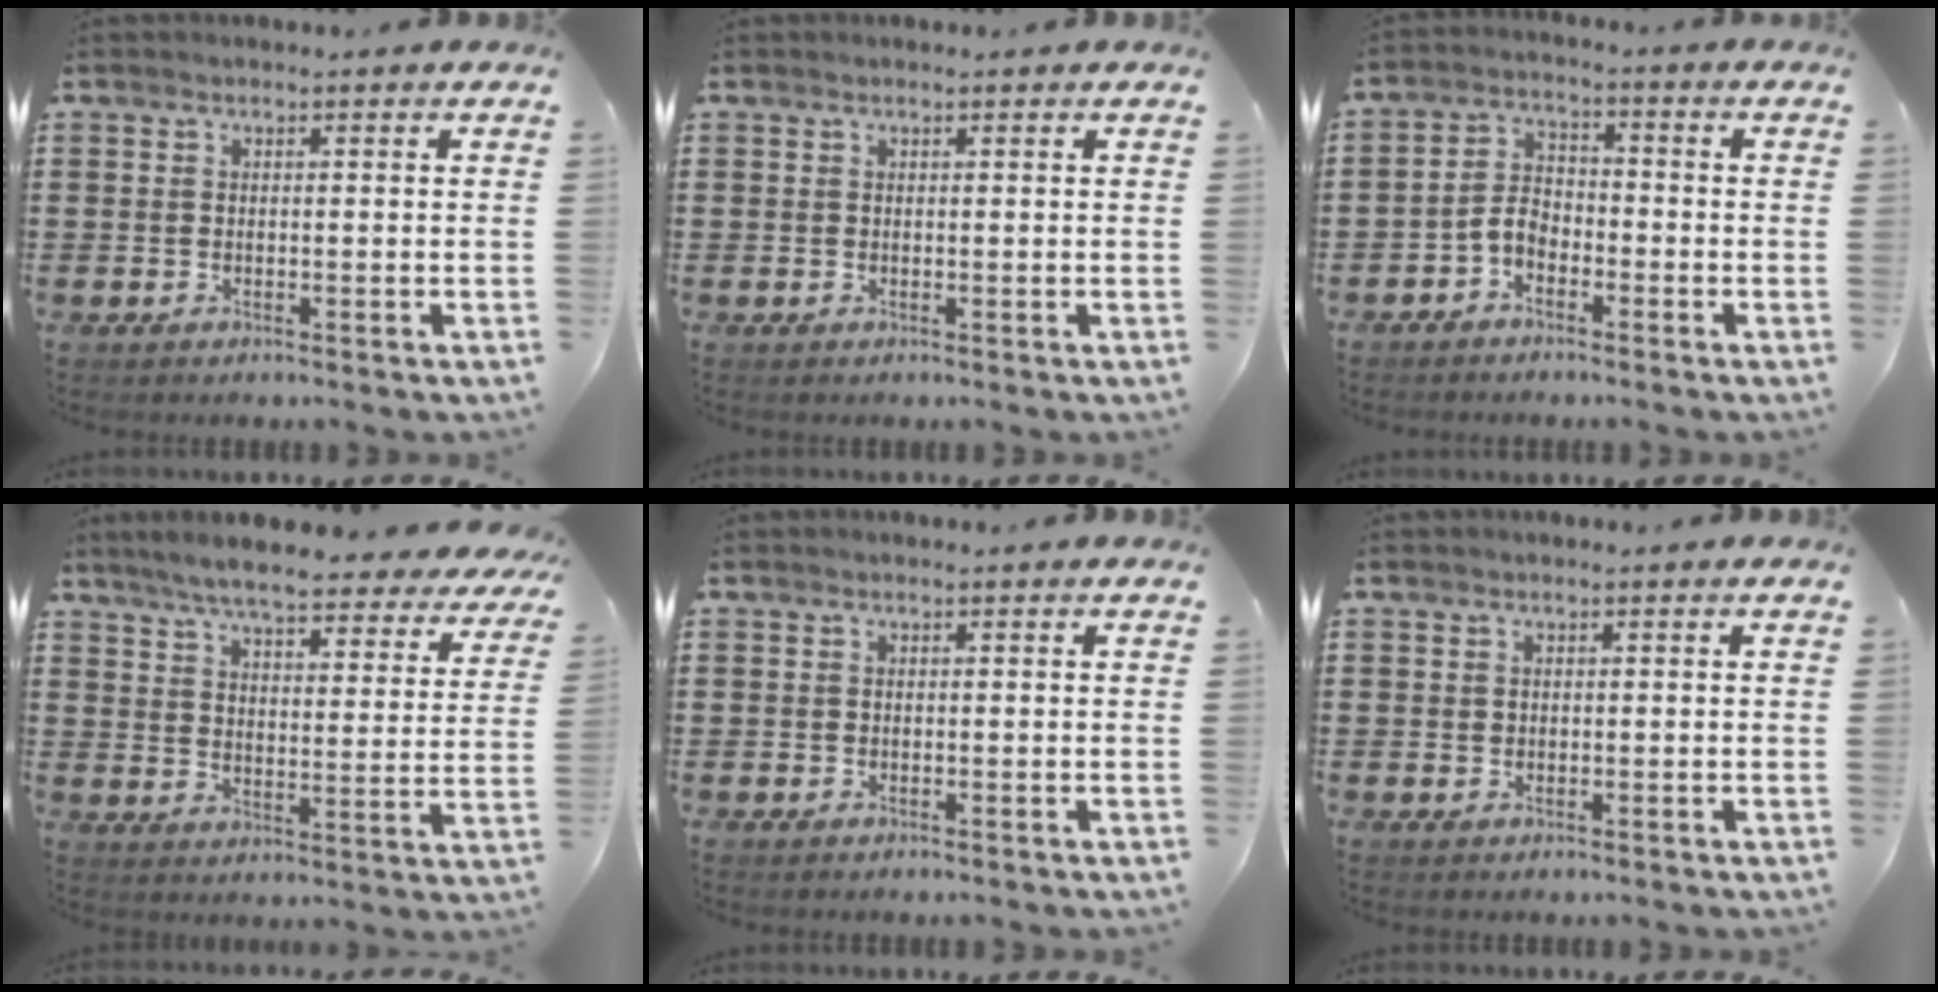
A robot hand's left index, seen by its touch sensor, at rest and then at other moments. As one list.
[{"total": 0.0}, {"total": 3.9, "force": [-2.5, 2.1, 2.1], "torque": [-0.055, 0.006, -0.055]}, {"total": 6.4, "force": [5.9, 0.2, 2.6], "torque": [-0.076, -0.035, 0.101]}, {"total": 0.0}, {"total": 0.6, "force": [0.2, 0.5, 0.1], "torque": [-0.004, 0.003, 0.004]}]